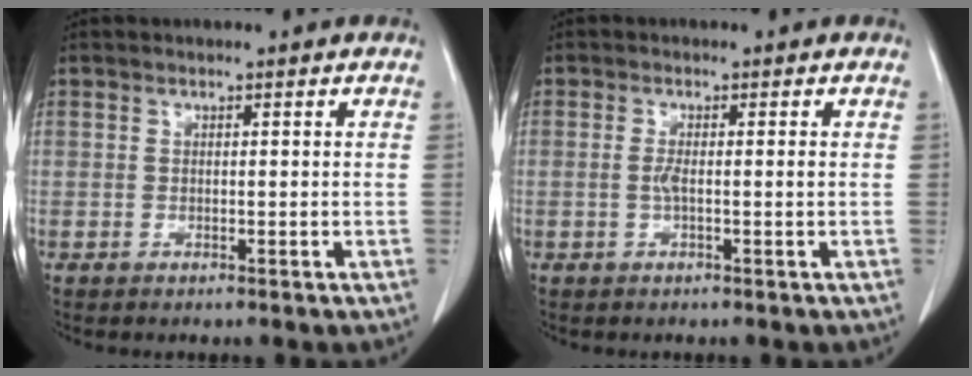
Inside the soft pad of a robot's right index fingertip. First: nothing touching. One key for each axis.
{"total": 1.6, "fx": -0.1, "fy": 0.1, "fz": 1.6, "tx": -0.028, "ty": 0.002, "tz": -0.001}